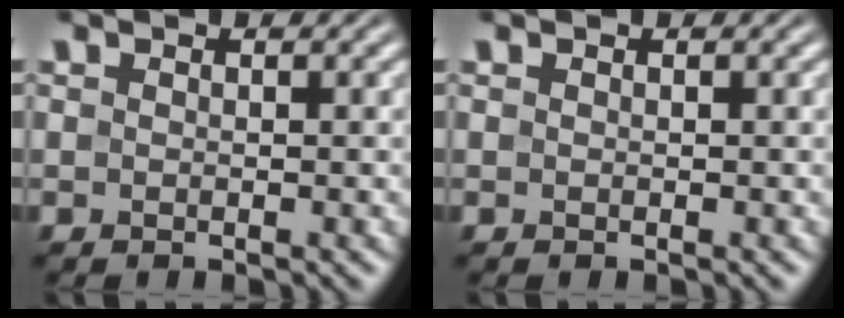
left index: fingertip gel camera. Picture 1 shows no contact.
{"total": 0.0}